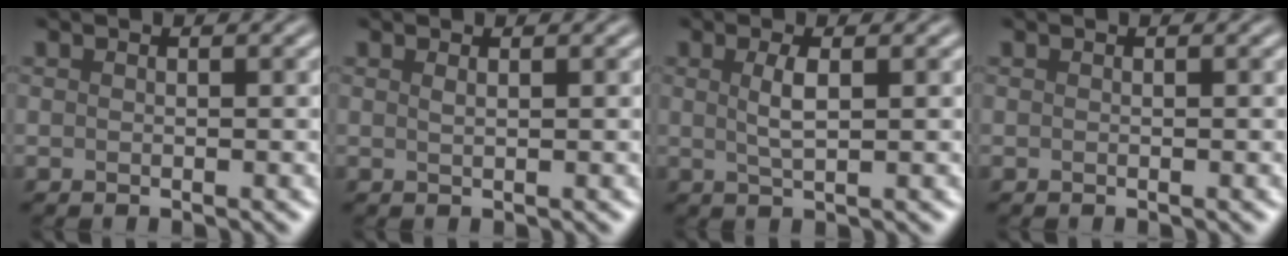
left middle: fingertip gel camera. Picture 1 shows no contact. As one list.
[{"total": 0.7, "force": [0.4, 0.2, 0.5], "torque": [-0.005, 0.000, 0.006]}, {"total": 2.2, "force": [0.6, 0.6, 2.0], "torque": [-0.040, 0.000, 0.012]}, {"total": 0.0}]